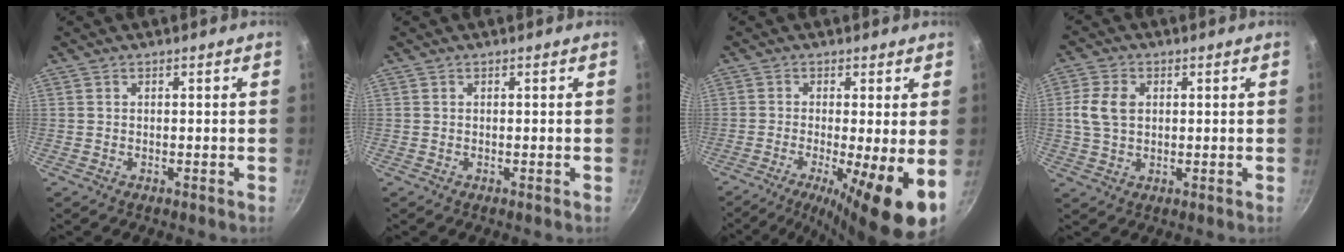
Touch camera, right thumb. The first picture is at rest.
{"total": 0.0}
{"total": 13.1, "force": [-4.0, 2.4, 12.3], "torque": [-0.166, -0.016, -0.052]}
{"total": 6.5, "force": [1.0, 4.6, 4.6], "torque": [-0.094, 0.005, 0.020]}